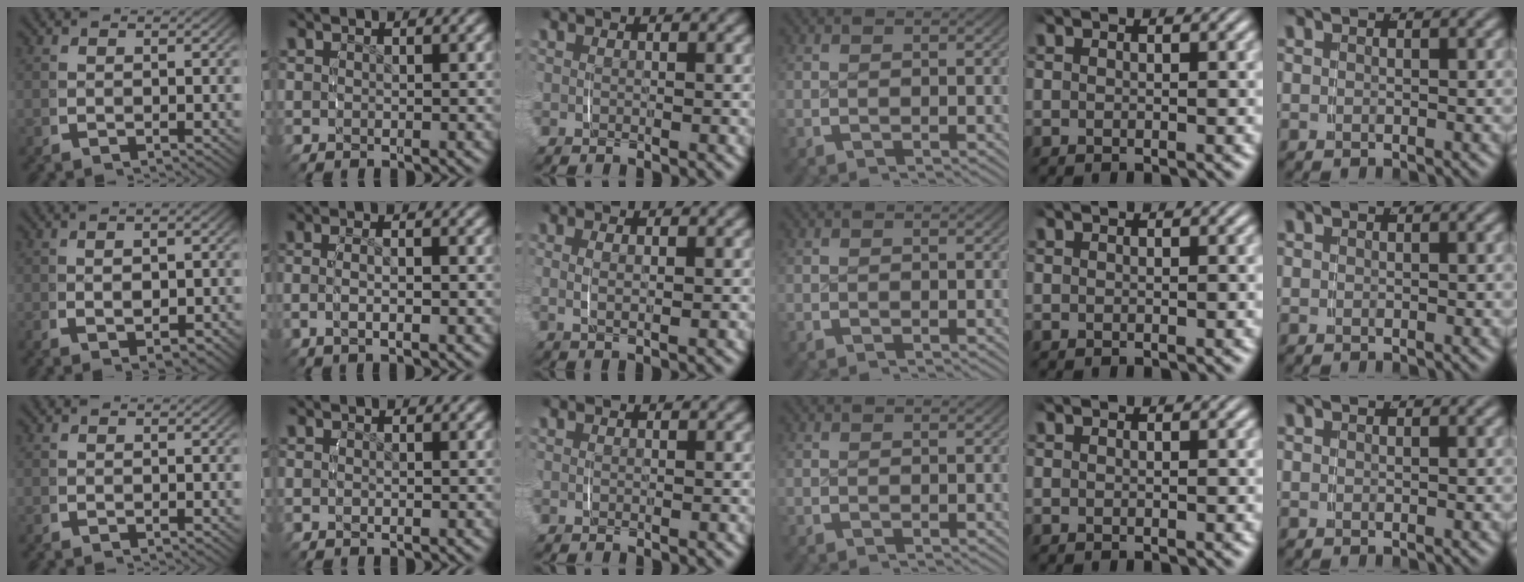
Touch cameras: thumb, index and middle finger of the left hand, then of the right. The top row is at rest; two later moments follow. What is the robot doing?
{"motion": "lift_and_place", "object": "scarf"}